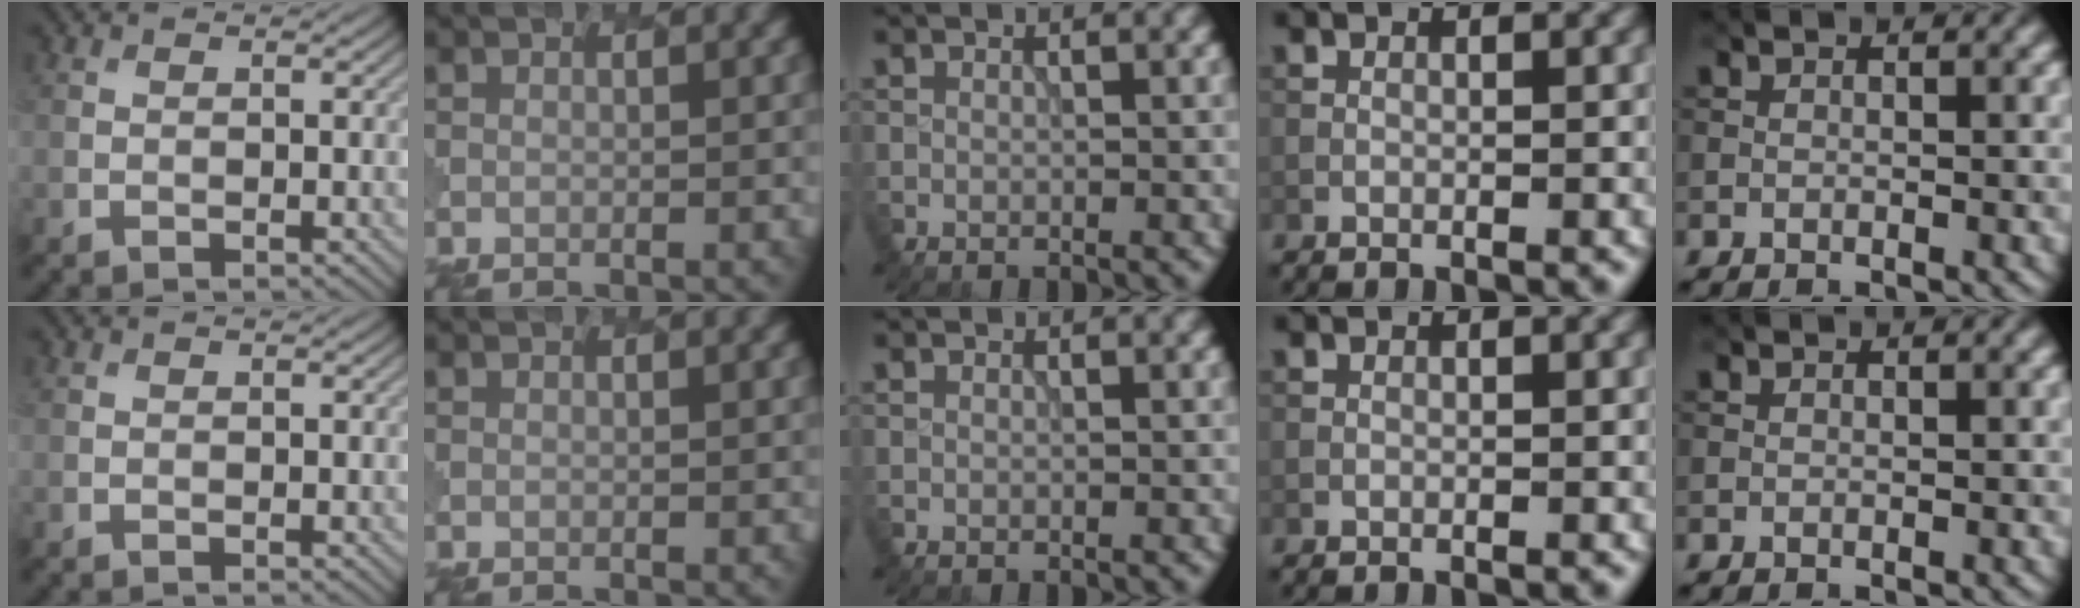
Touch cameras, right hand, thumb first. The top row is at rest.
{}